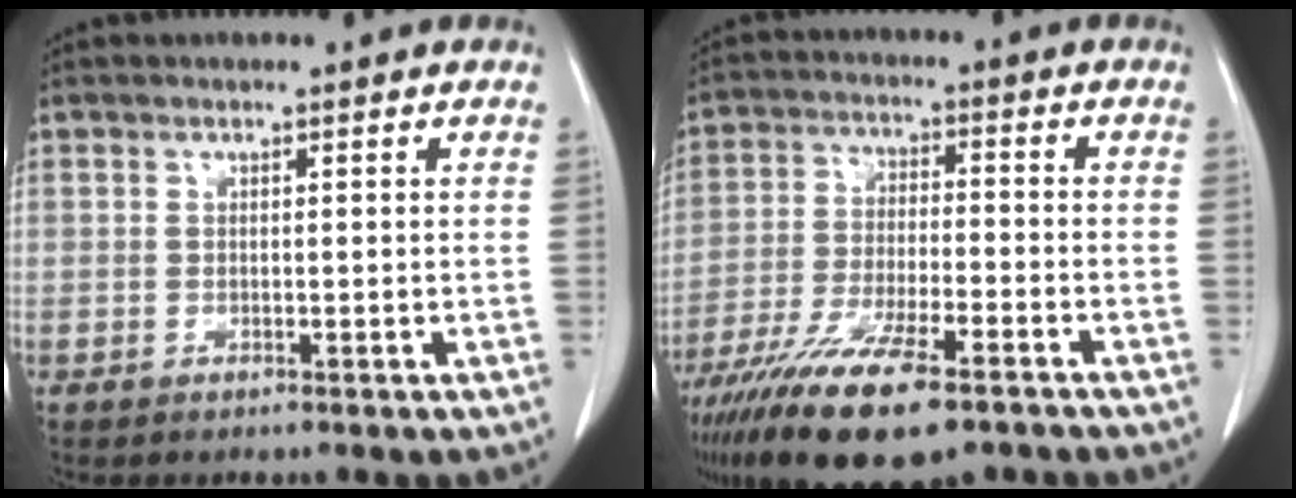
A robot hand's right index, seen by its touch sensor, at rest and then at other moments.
{"total": 16.8, "force": [-11.5, 3.5, 11.7], "torque": [-0.216, -0.042, -0.198]}